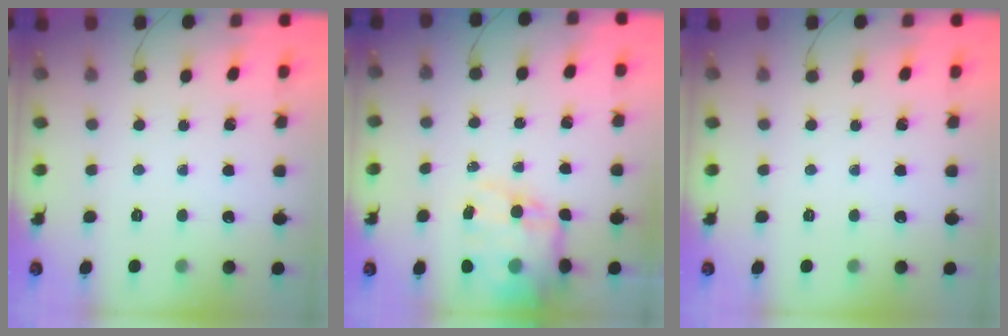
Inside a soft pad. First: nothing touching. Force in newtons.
{"total": 15.9, "press": 15.4, "slide": 4.0}
{"total": 0.0}